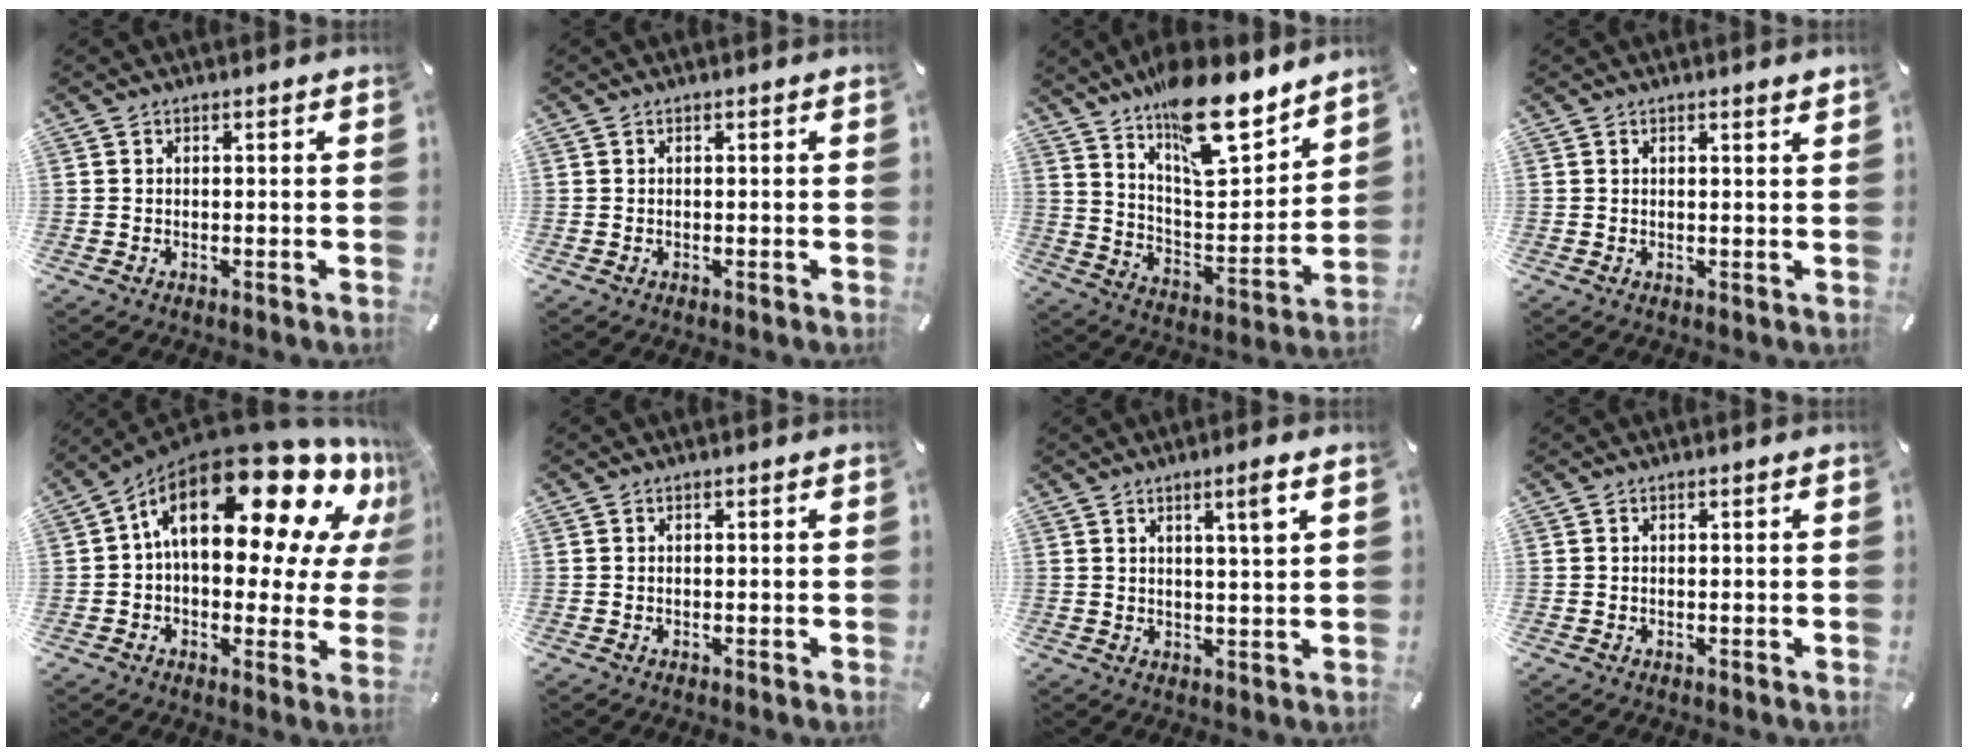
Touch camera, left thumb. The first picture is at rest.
{"total": 0.0}
{"total": 18.6, "force": [14.1, 6.6, 10.2], "torque": [-0.160, -0.101, 0.241]}
{"total": 1.0, "force": [0.8, 0.0, 0.6], "torque": [-0.013, -0.002, 0.015]}
{"total": 25.6, "force": [10.9, 12.5, 19.5], "torque": [-0.309, -0.074, 0.182]}
{"total": 0.0}
{"total": 4.8, "force": [2.4, 0.0, 4.1], "torque": [-0.069, -0.007, 0.034]}
{"total": 0.0}